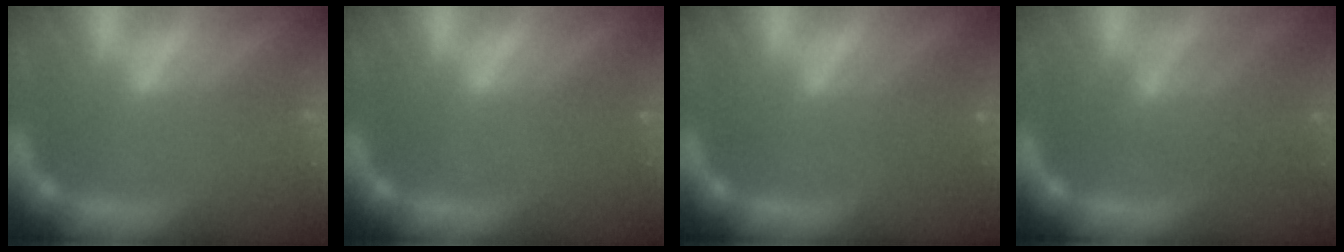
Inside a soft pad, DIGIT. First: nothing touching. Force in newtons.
{"total": 1.0}
{"total": 2.4}
{"total": 5.0}